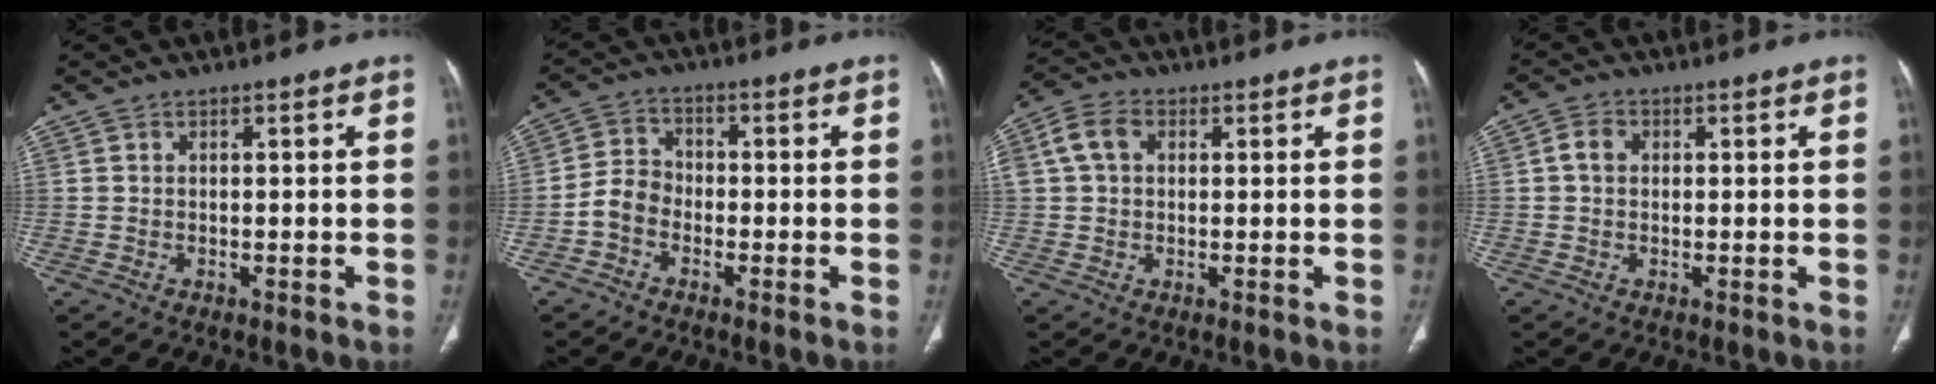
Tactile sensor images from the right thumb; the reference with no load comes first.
{"total": 4.7, "force": [-2.0, 3.5, 2.3], "torque": [-0.031, 0.019, -0.050]}
{"total": 5.7, "force": [1.3, 4.1, 3.8], "torque": [-0.078, 0.017, 0.021]}
{"total": 2.9, "force": [0.4, 2.2, 1.8], "torque": [-0.028, 0.006, 0.005]}